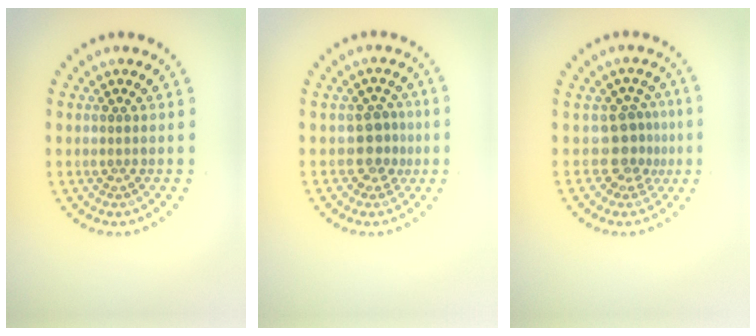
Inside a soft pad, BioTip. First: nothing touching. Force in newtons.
{"total": 2.5, "press": 2.2, "slide": 1.1}
{"total": 2.8, "press": 2.0, "slide": 1.9}